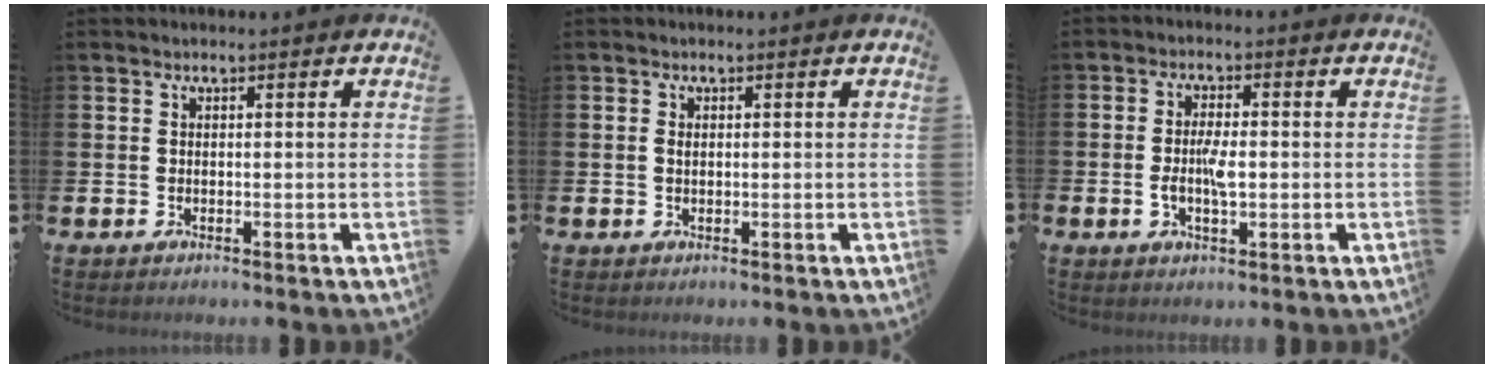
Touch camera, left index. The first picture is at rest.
{"total": 0.6, "force": [0.1, 0.4, 0.4], "torque": [0.001, 0.000, -0.002]}
{"total": 3.9, "force": [-0.6, 1.5, 3.5], "torque": [-0.069, 0.000, -0.014]}